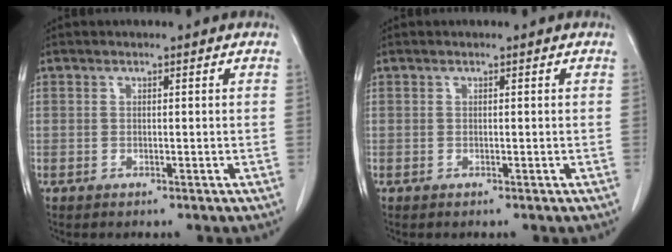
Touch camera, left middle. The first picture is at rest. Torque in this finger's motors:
{"motor_torque": [0.02, -0.02, 0.00, 0.00]}